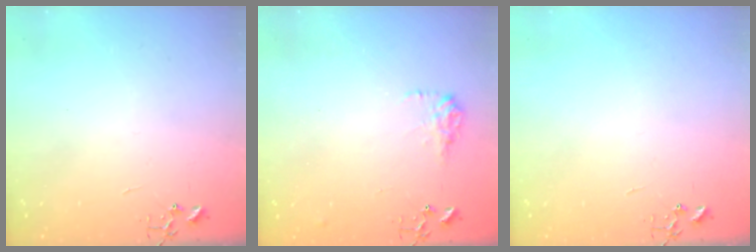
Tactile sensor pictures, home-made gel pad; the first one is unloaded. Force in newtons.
{"total": 9.2, "press": 9.2, "slide": 0.4}
{"total": 0.0}